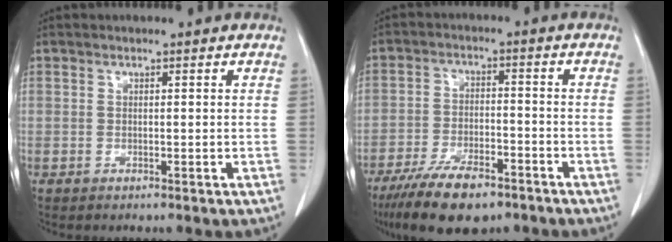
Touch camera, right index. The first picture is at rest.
{"total": 10.9, "force": [-7.9, 3.5, 6.6], "torque": [-0.115, -0.014, -0.135]}